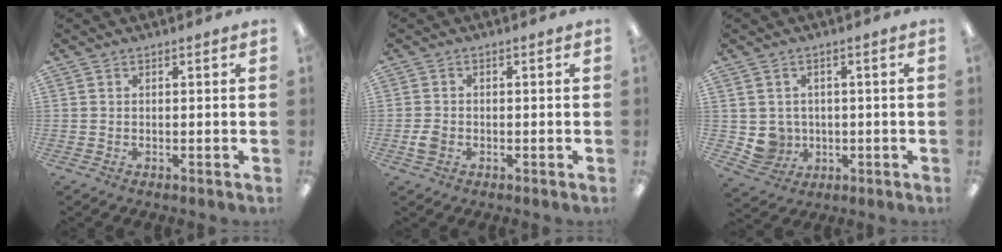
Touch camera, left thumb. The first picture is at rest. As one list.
[{"total": 2.6, "force": [-0.8, 2.0, 1.5], "torque": [-0.033, 0.000, -0.015]}, {"total": 5.4, "force": [0.5, 5.2, 1.0], "torque": [-0.031, 0.002, 0.016]}]